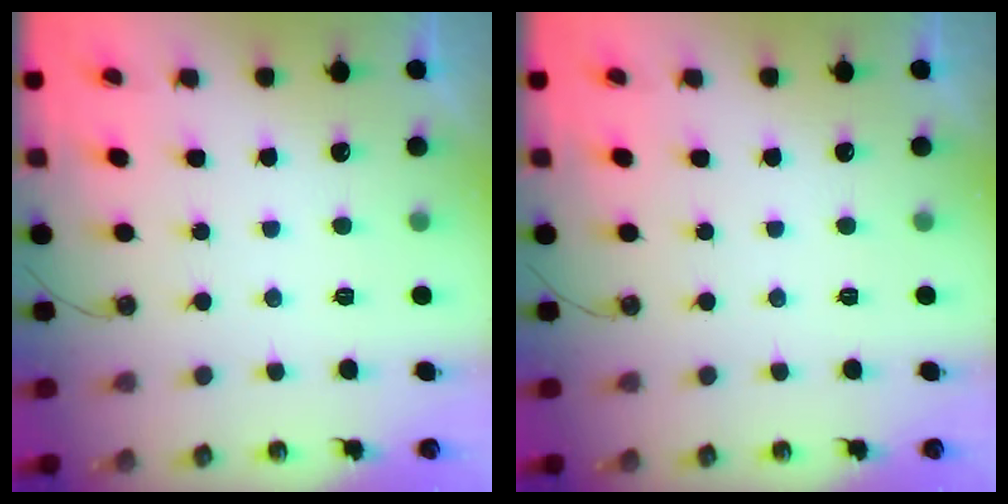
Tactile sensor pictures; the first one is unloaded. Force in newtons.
{"total": 0.0}